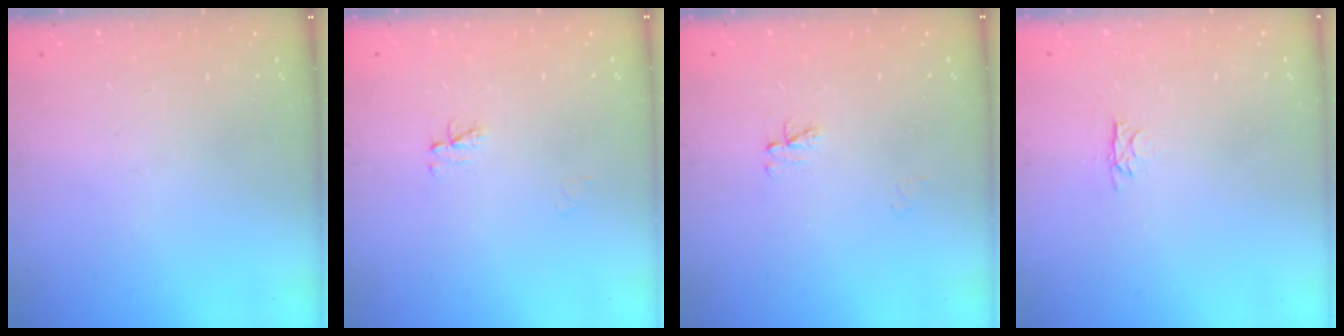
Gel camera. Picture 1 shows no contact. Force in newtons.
{"total": 3.0, "press": 3.0, "slide": 0.4}
{"total": 3.0, "press": 3.0, "slide": 0.4}
{"total": 2.8, "press": 2.7, "slide": 0.4}